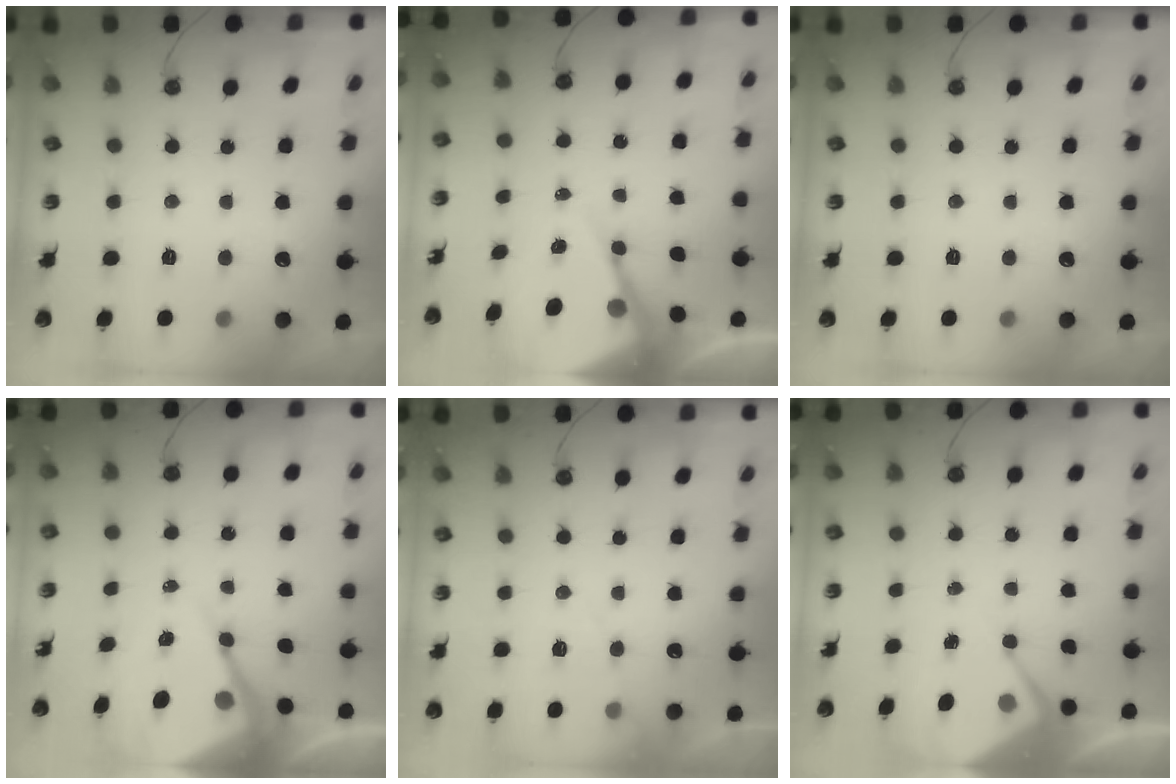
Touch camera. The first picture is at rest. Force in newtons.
{"total": 9.8, "press": 9.8, "slide": 1.0}
{"total": 0.0}
{"total": 10.9, "press": 10.8, "slide": 1.2}
{"total": 6.4, "press": 6.3, "slide": 0.8}
{"total": 6.7, "press": 6.6, "slide": 0.7}